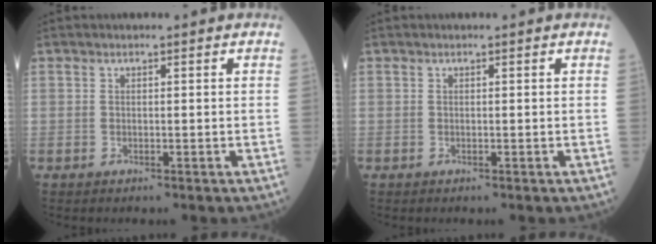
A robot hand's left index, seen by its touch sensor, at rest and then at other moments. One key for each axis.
{"total": 0.0}